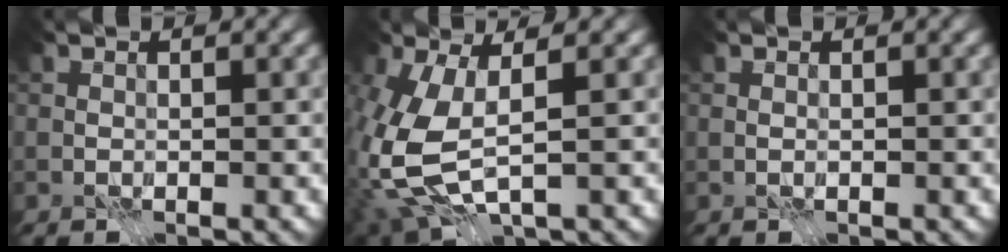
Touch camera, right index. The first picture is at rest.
{"total": 8.9, "force": [-2.2, 4.3, 7.5], "torque": [-0.191, -0.018, -0.037]}
{"total": 0.0}